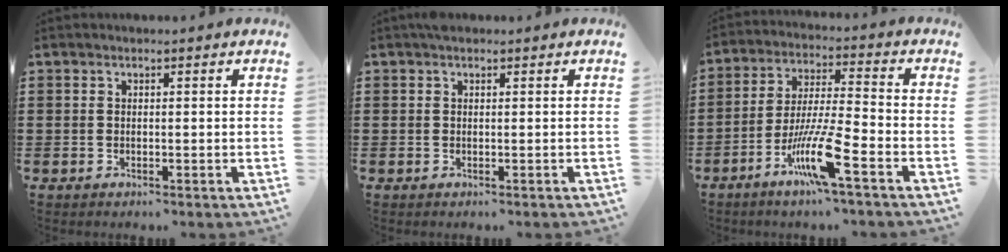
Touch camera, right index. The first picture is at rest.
{"total": 0.7, "force": [0.3, 0.5, 0.2], "torque": [-0.007, 0.004, 0.006]}
{"total": 10.4, "force": [-5.8, 0.8, 8.6], "torque": [-0.179, -0.007, -0.111]}